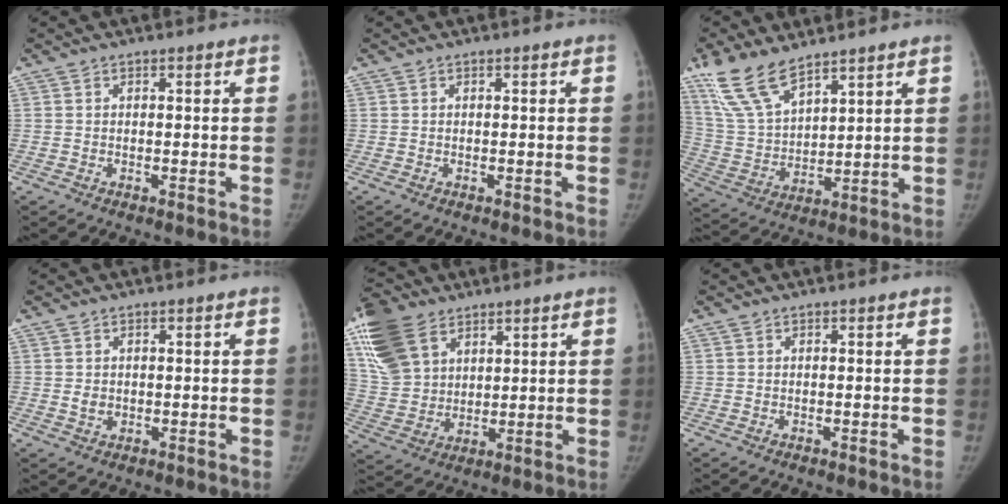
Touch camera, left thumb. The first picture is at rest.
{"total": 0.0}
{"total": 12.7, "force": [9.4, 4.9, 7.0], "torque": [-0.130, -0.038, 0.200]}
{"total": 1.7, "force": [0.3, 1.4, 0.9], "torque": [-0.015, -0.004, 0.011]}
{"total": 16.8, "force": [9.0, 10.9, 9.2], "torque": [-0.188, -0.011, 0.180]}
{"total": 0.0}